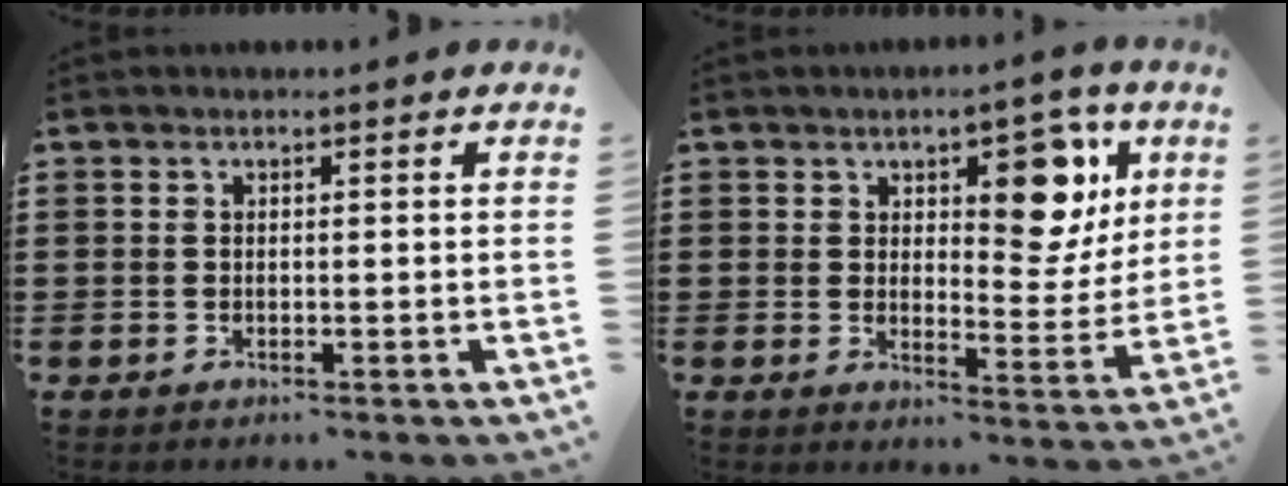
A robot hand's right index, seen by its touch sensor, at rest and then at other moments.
{"total": 9.9, "force": [5.1, 4.7, 7.0], "torque": [-0.093, -0.017, 0.081]}